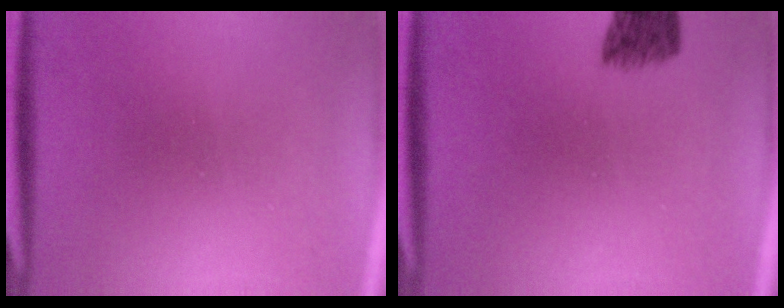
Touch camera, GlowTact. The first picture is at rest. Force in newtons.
{"total": 5.2}